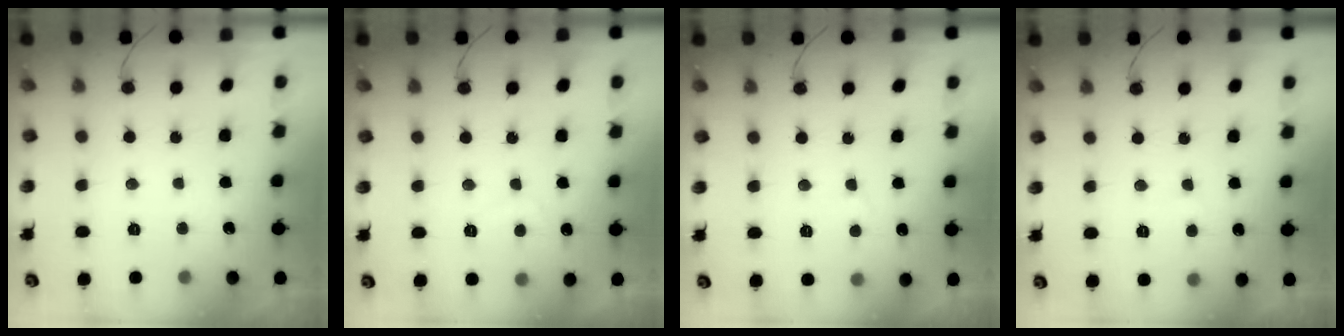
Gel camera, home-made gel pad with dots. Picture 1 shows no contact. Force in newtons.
{"total": 2.9, "press": 2.9, "slide": 0.5}
{"total": 2.8, "press": 2.8, "slide": 0.3}
{"total": 2.5, "press": 2.5, "slide": 0.3}